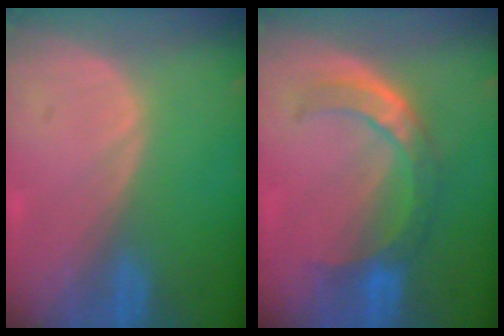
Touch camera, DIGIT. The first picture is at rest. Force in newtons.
{"total": 6.6, "press": 6.2, "slide": 2.3}